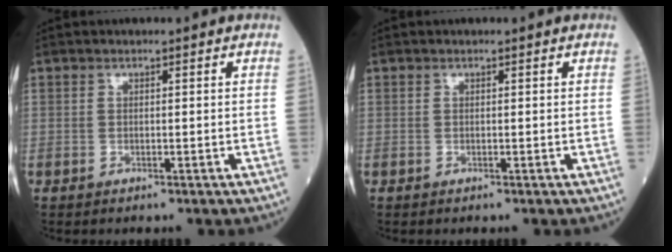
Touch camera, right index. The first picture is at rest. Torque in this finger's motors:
{"motor_torque": [0.00, 0.00, 0.00, 0.00]}